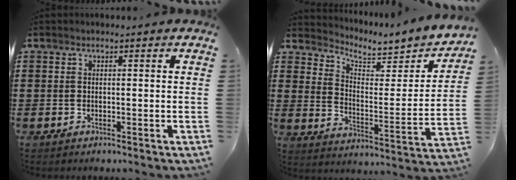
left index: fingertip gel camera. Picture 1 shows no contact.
{"total": 4.5, "force": [4.2, 1.3, 0.9], "torque": [-0.039, -0.037, 0.067]}